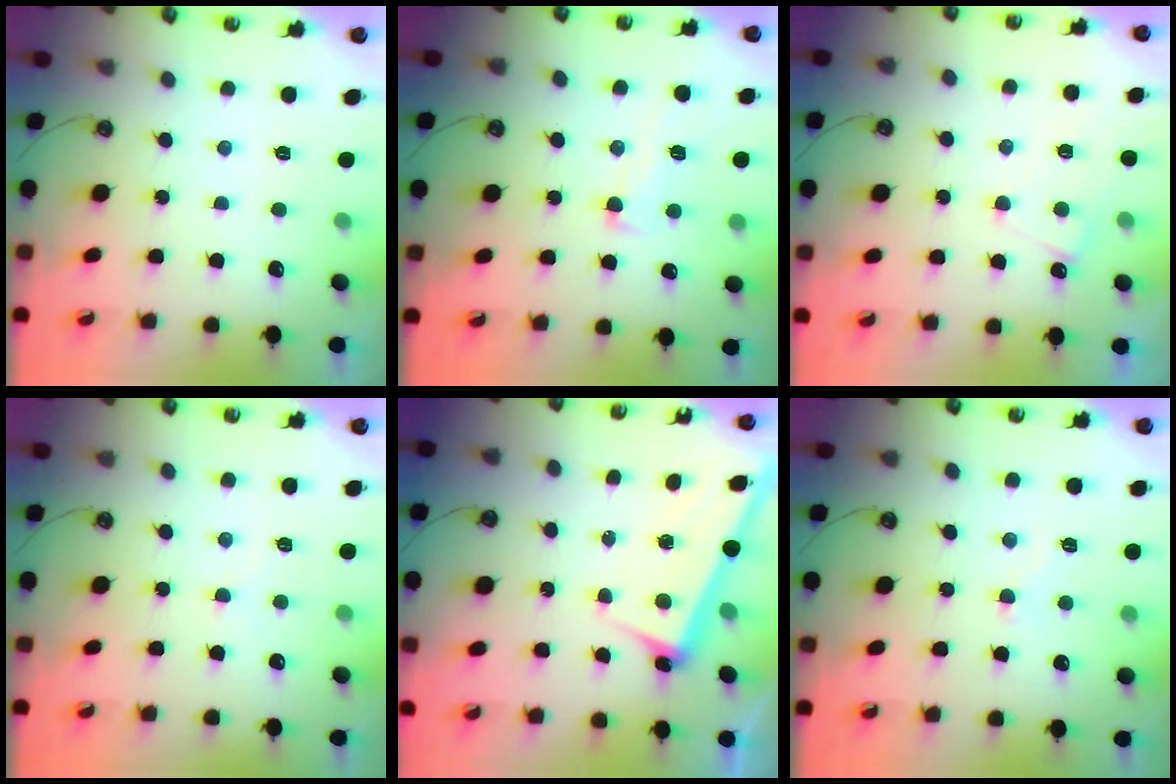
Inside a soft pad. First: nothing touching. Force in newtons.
{"total": 1.7, "press": 1.4, "slide": 1.1}
{"total": 0.9, "press": 0.7, "slide": 0.5}
{"total": 1.0, "press": 1.0, "slide": 0.3}
{"total": 2.5, "press": 2.4, "slide": 0.6}
{"total": 2.7, "press": 2.6, "slide": 0.9}